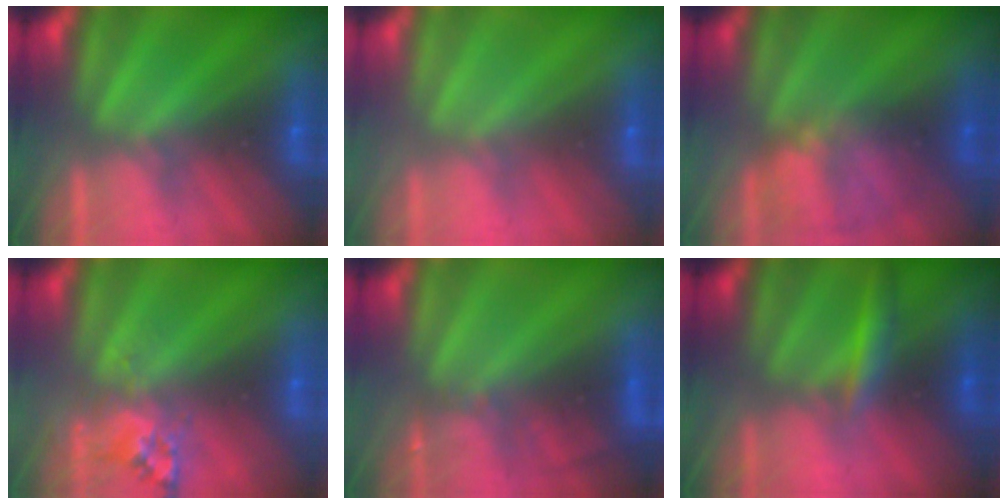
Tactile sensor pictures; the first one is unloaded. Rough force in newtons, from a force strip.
{"total": 3.6}
{"total": 8.5}
{"total": 2.5}
{"total": 2.9}
{"total": 2.8}